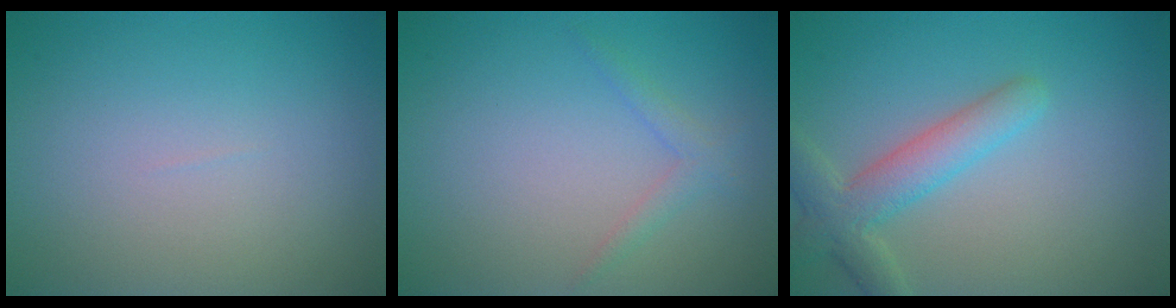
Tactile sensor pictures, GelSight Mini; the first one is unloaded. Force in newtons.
{"total": 1.3, "press": 1.3, "slide": 0.1}
{"total": 3.9, "press": 3.9, "slide": 0.4}